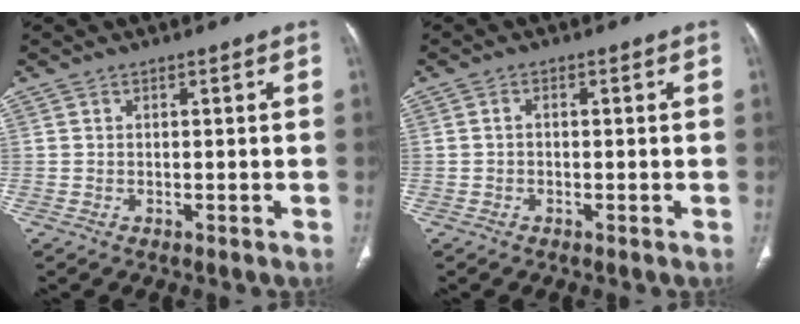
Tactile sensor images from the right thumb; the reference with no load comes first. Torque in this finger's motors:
{"motor_torque": [-0.44, 0.46, -0.12, 0.30, -0.05]}